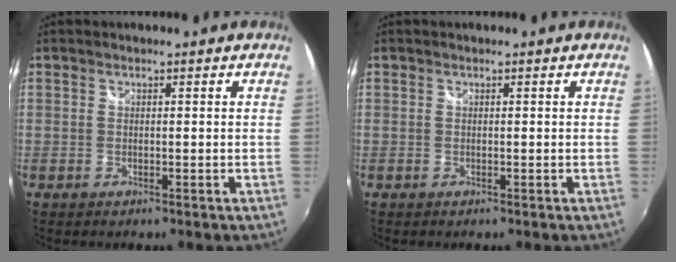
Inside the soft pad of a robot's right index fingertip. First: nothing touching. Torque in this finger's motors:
{"motor_torque": [0.00, 0.00, 0.00, 0.00]}